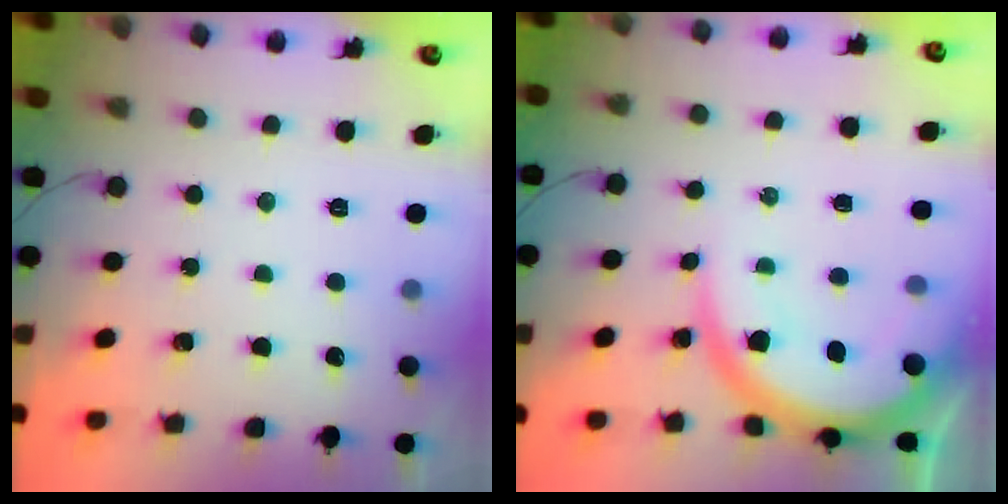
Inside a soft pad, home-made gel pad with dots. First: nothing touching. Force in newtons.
{"total": 12.2, "press": 12.1, "slide": 1.1}